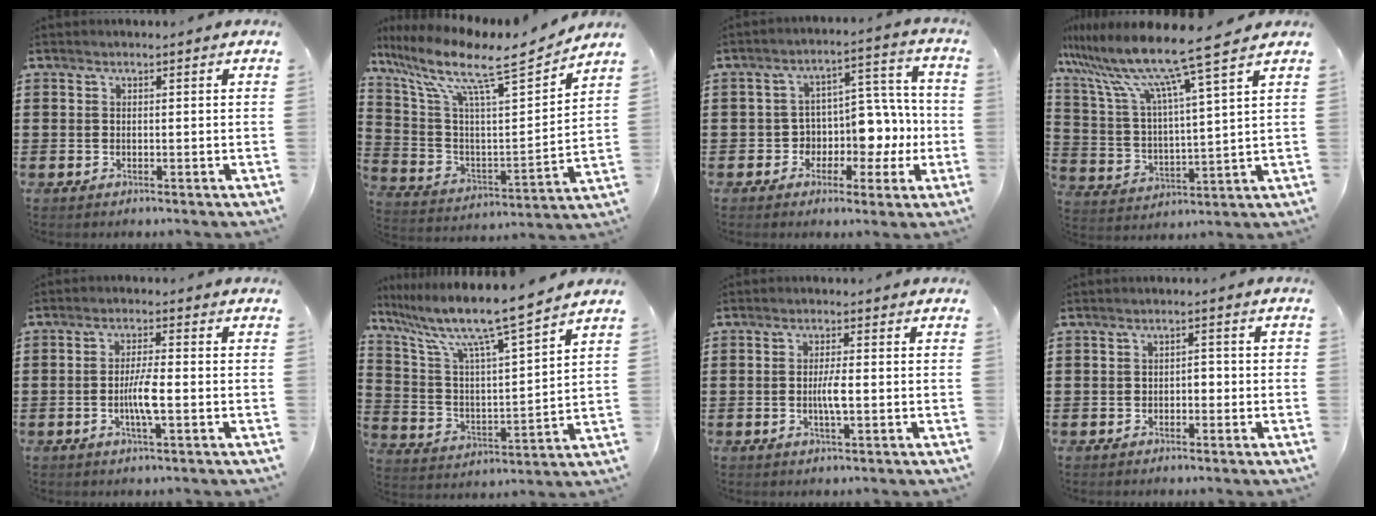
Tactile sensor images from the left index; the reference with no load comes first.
{"total": 12.2, "force": [8.9, 2.1, 8.0], "torque": [-0.190, -0.050, 0.142]}
{"total": 7.1, "force": [-0.9, 6.1, 3.5], "torque": [-0.065, -0.003, -0.016]}
{"total": 10.4, "force": [8.6, -0.6, 5.8], "torque": [-0.149, -0.062, 0.137]}
{"total": 4.8, "force": [-1.1, 0.6, 4.7], "torque": [-0.095, -0.003, -0.026]}
{"total": 10.1, "force": [8.3, 0.3, 5.6], "torque": [-0.144, -0.054, 0.134]}
{"total": 3.2, "force": [-0.4, 0.5, 3.2], "torque": [-0.064, -0.003, -0.010]}
{"total": 1.7, "force": [-1.0, 0.9, 1.1], "torque": [-0.025, 0.004, -0.023]}